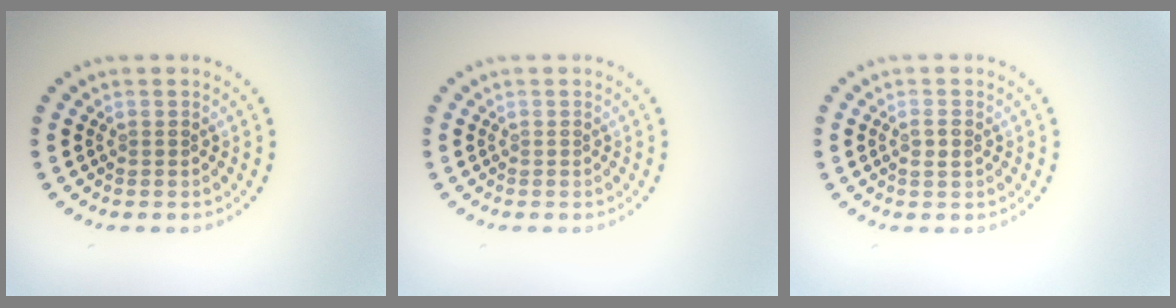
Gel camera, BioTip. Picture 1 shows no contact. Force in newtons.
{"total": 0.0}
{"total": 1.2, "press": 1.2, "slide": 0.3}